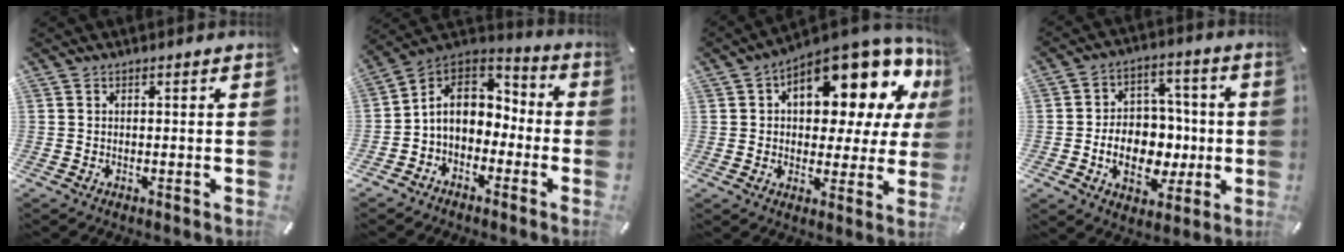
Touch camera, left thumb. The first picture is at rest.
{"total": 9.7, "force": [-1.3, 8.2, 5.1], "torque": [-0.098, 0.015, -0.020]}
{"total": 16.3, "force": [9.4, 7.6, 11.0], "torque": [-0.141, -0.084, 0.149]}
{"total": 12.6, "force": [-2.5, 10.0, 7.2], "torque": [-0.118, 0.011, -0.035]}